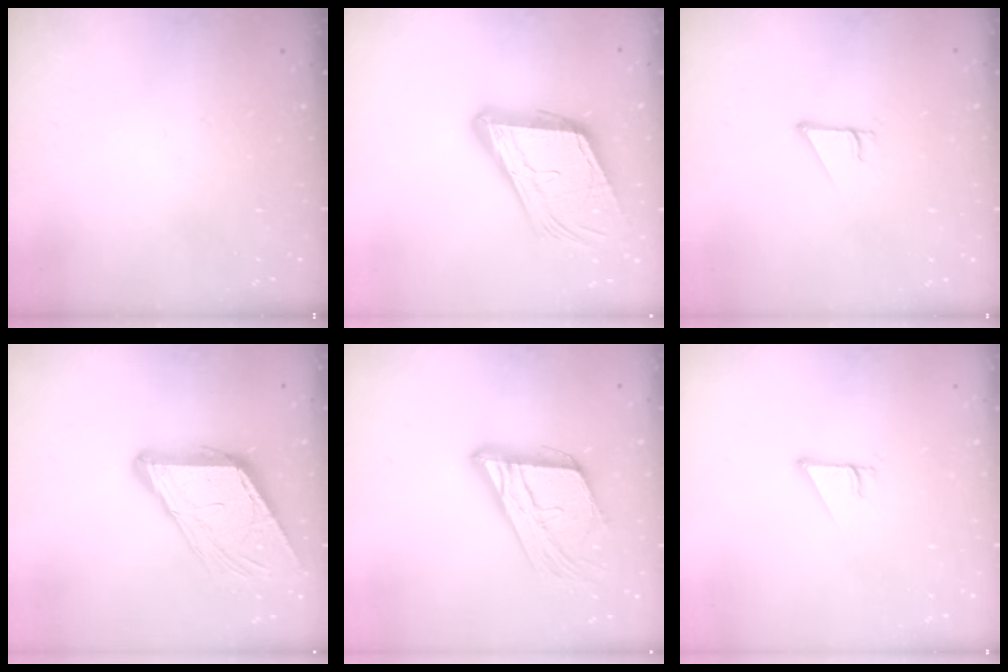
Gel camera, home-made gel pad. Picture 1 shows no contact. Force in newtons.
{"total": 20.7, "press": 20.5, "slide": 3.2}
{"total": 2.5, "press": 2.5, "slide": 0.2}
{"total": 14.0, "press": 13.9, "slide": 1.9}
{"total": 19.6, "press": 19.4, "slide": 2.8}
{"total": 2.5, "press": 2.5, "slide": 0.2}